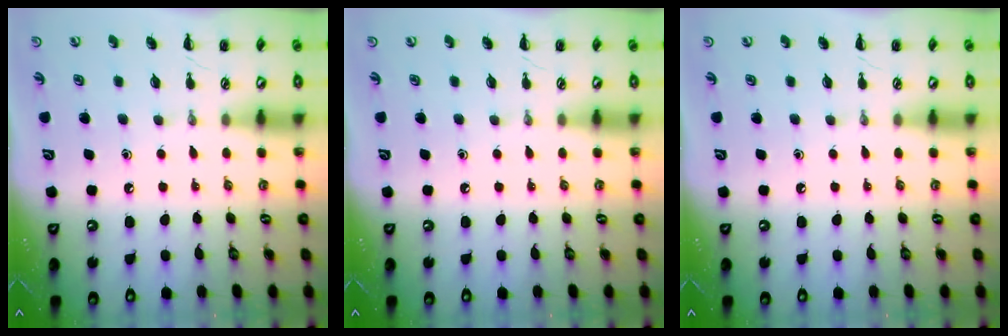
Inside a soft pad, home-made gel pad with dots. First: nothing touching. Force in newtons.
{"total": 0.0}
{"total": 0.0}